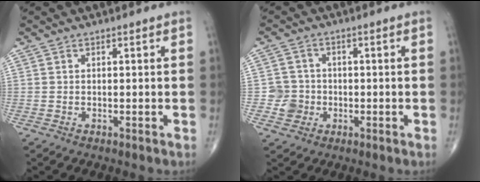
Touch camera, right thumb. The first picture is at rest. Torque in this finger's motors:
{"motor_torque": [0.06, -0.16, 0.09, 0.06, 0.03]}